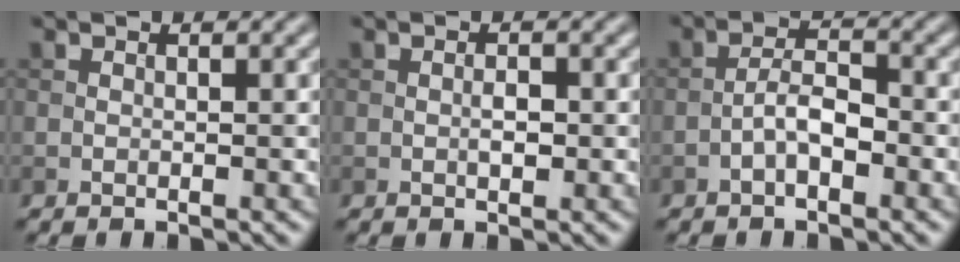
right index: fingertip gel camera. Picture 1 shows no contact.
{"total": 1.3, "force": [-0.1, 0.6, 1.1], "torque": [-0.020, 0.000, -0.002]}
{"total": 2.7, "force": [-1.3, 1.0, 2.2], "torque": [-0.039, 0.011, -0.028]}